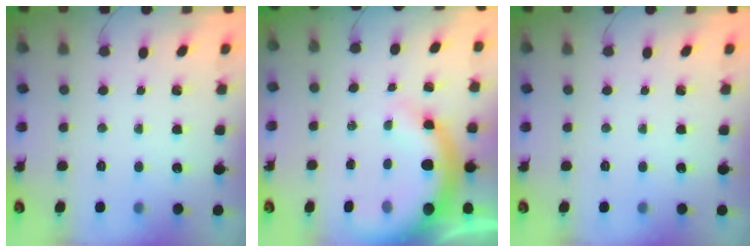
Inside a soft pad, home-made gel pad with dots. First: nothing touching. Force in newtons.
{"total": 13.3, "press": 12.9, "slide": 2.9}
{"total": 0.0}